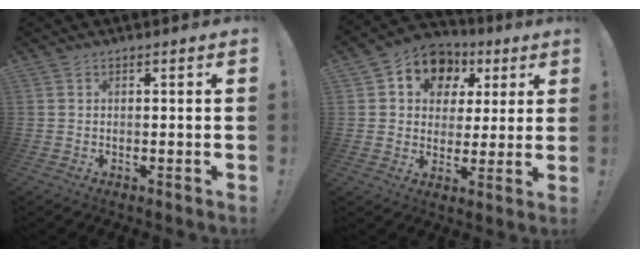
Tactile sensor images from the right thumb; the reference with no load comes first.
{"total": 10.7, "force": [4.3, 8.8, 4.1], "torque": [-0.058, -0.022, 0.083]}